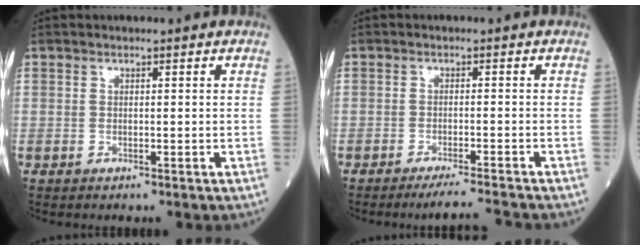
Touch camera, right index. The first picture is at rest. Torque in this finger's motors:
{"motor_torque": [0.02, -0.07, 0.00, 0.01]}